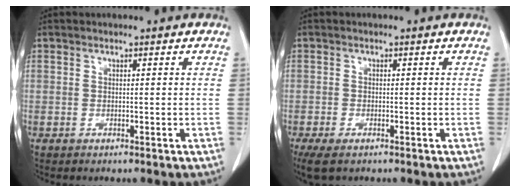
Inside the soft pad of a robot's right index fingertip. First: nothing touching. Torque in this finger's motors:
{"motor_torque": [0.38, -0.34, 0.18, 0.05]}